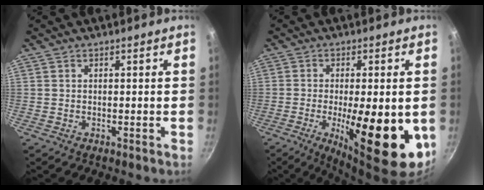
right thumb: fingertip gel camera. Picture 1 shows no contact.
{"total": 17.7, "force": [-4.0, 5.7, 16.2], "torque": [-0.223, -0.004, -0.049]}